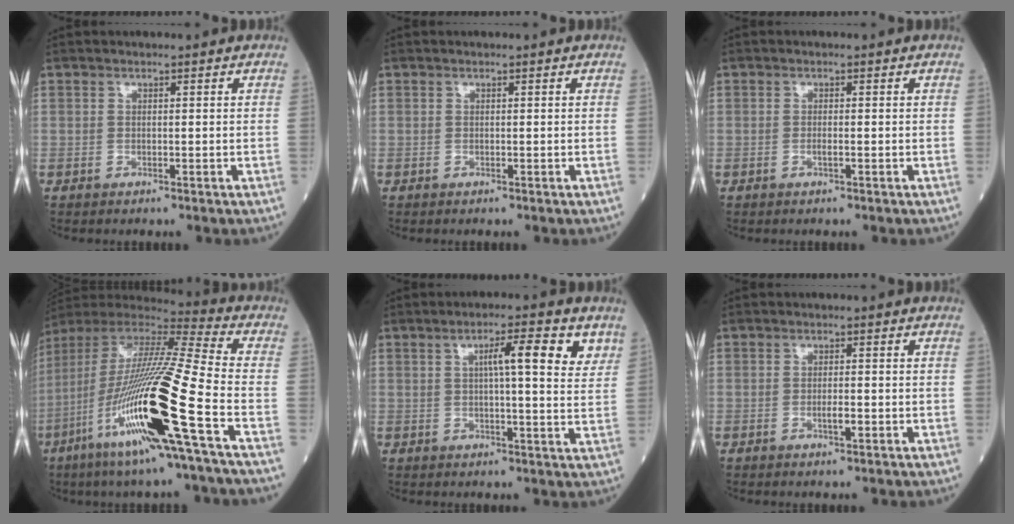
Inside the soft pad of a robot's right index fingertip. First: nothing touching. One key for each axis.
{"total": 0.0}
{"total": 0.9, "fx": -0.4, "fy": 0.0, "fz": 0.8, "tx": -0.018, "ty": 0.000, "tz": -0.006}
{"total": 23.8, "fx": -8.8, "fy": -0.2, "fz": 22.1, "tx": -0.449, "ty": -0.047, "tz": -0.173}
{"total": 7.7, "fx": 3.3, "fy": 1.1, "fz": 6.8, "tx": -0.098, "ty": 0.009, "tz": 0.041}
{"total": 1.6, "fx": -0.6, "fy": 0.2, "fz": 1.5, "tx": -0.028, "ty": -0.001, "tz": -0.010}